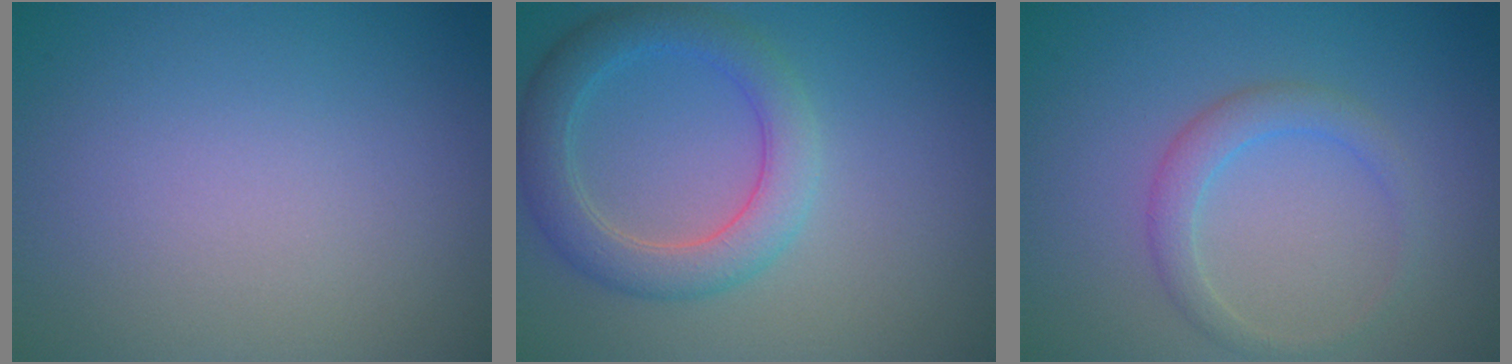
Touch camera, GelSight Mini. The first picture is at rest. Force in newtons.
{"total": 4.2, "press": 4.2, "slide": 0.3}
{"total": 2.2, "press": 2.2, "slide": 0.1}